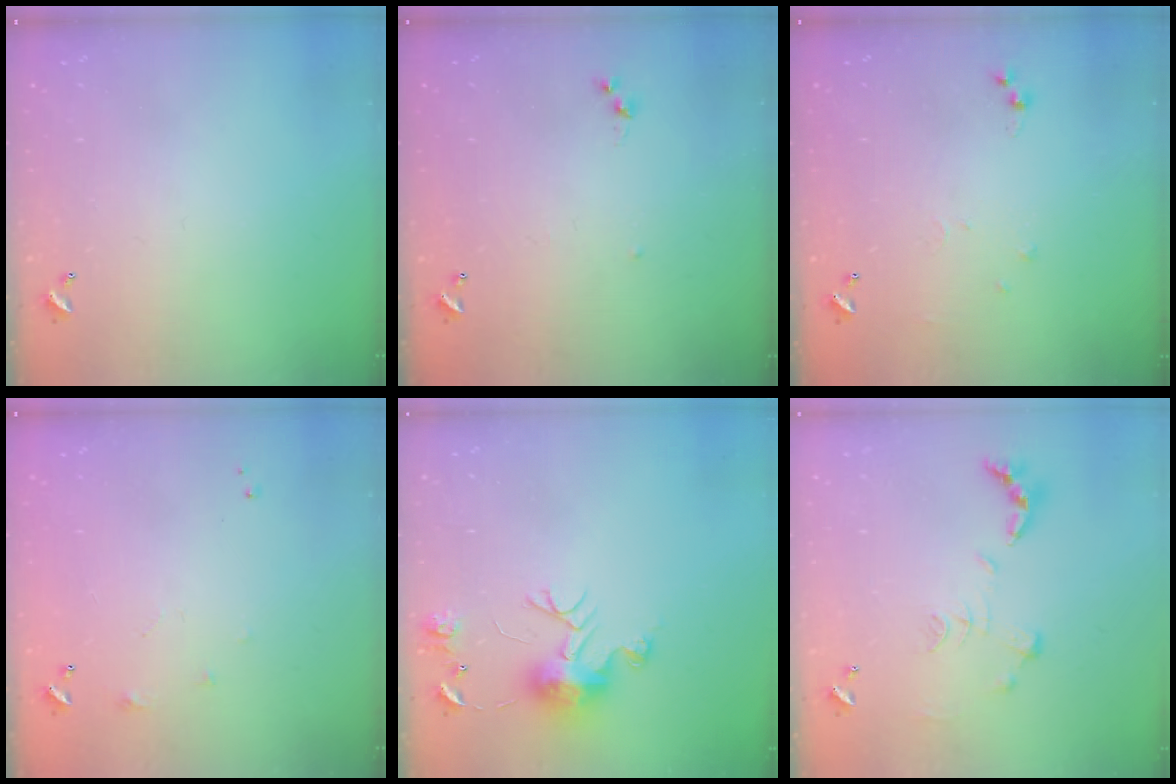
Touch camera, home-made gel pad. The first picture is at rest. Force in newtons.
{"total": 6.0, "press": 6.0, "slide": 0.7}
{"total": 5.1, "press": 5.1, "slide": 0.6}
{"total": 5.9, "press": 5.9, "slide": 0.8}
{"total": 11.6, "press": 11.6, "slide": 1.1}
{"total": 1.1, "press": 1.0, "slide": 0.4}